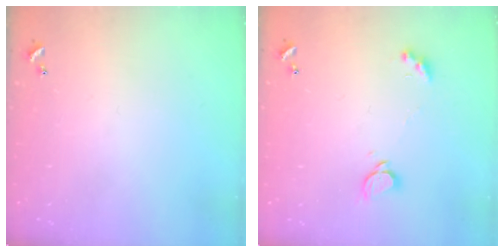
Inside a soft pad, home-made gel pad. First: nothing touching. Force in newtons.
{"total": 2.1, "press": 2.1, "slide": 0.3}